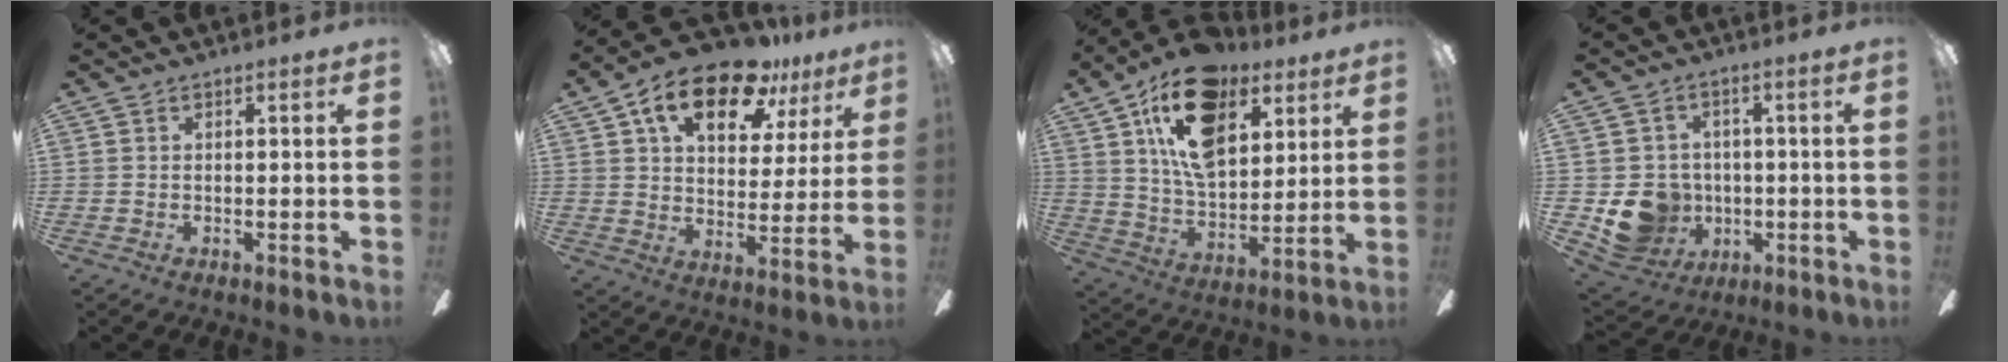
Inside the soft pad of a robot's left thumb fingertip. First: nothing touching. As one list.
[{"total": 17.8, "force": [10.9, 8.8, 11.0], "torque": [-0.179, -0.045, 0.185]}, {"total": 19.3, "force": [10.6, 11.0, 11.9], "torque": [-0.214, -0.036, 0.188]}, {"total": 10.7, "force": [-2.2, 9.8, 3.5], "torque": [-0.095, 0.014, -0.029]}]